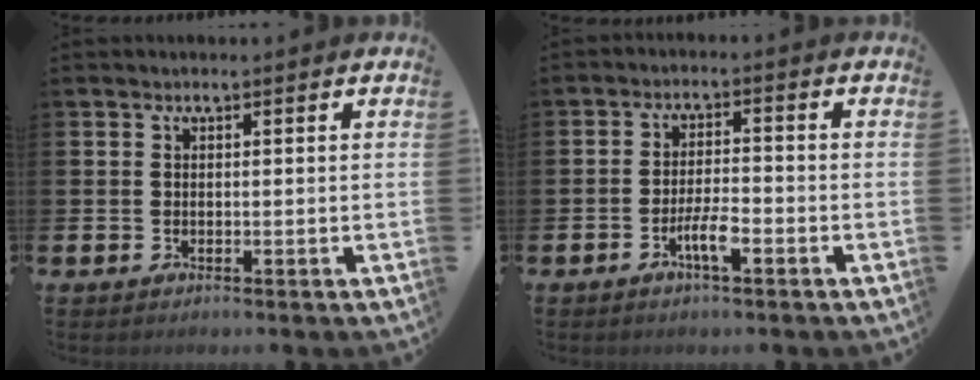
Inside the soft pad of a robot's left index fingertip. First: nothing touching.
{"total": 3.8, "force": [-1.8, 1.0, 3.2], "torque": [-0.062, 0.004, -0.034]}